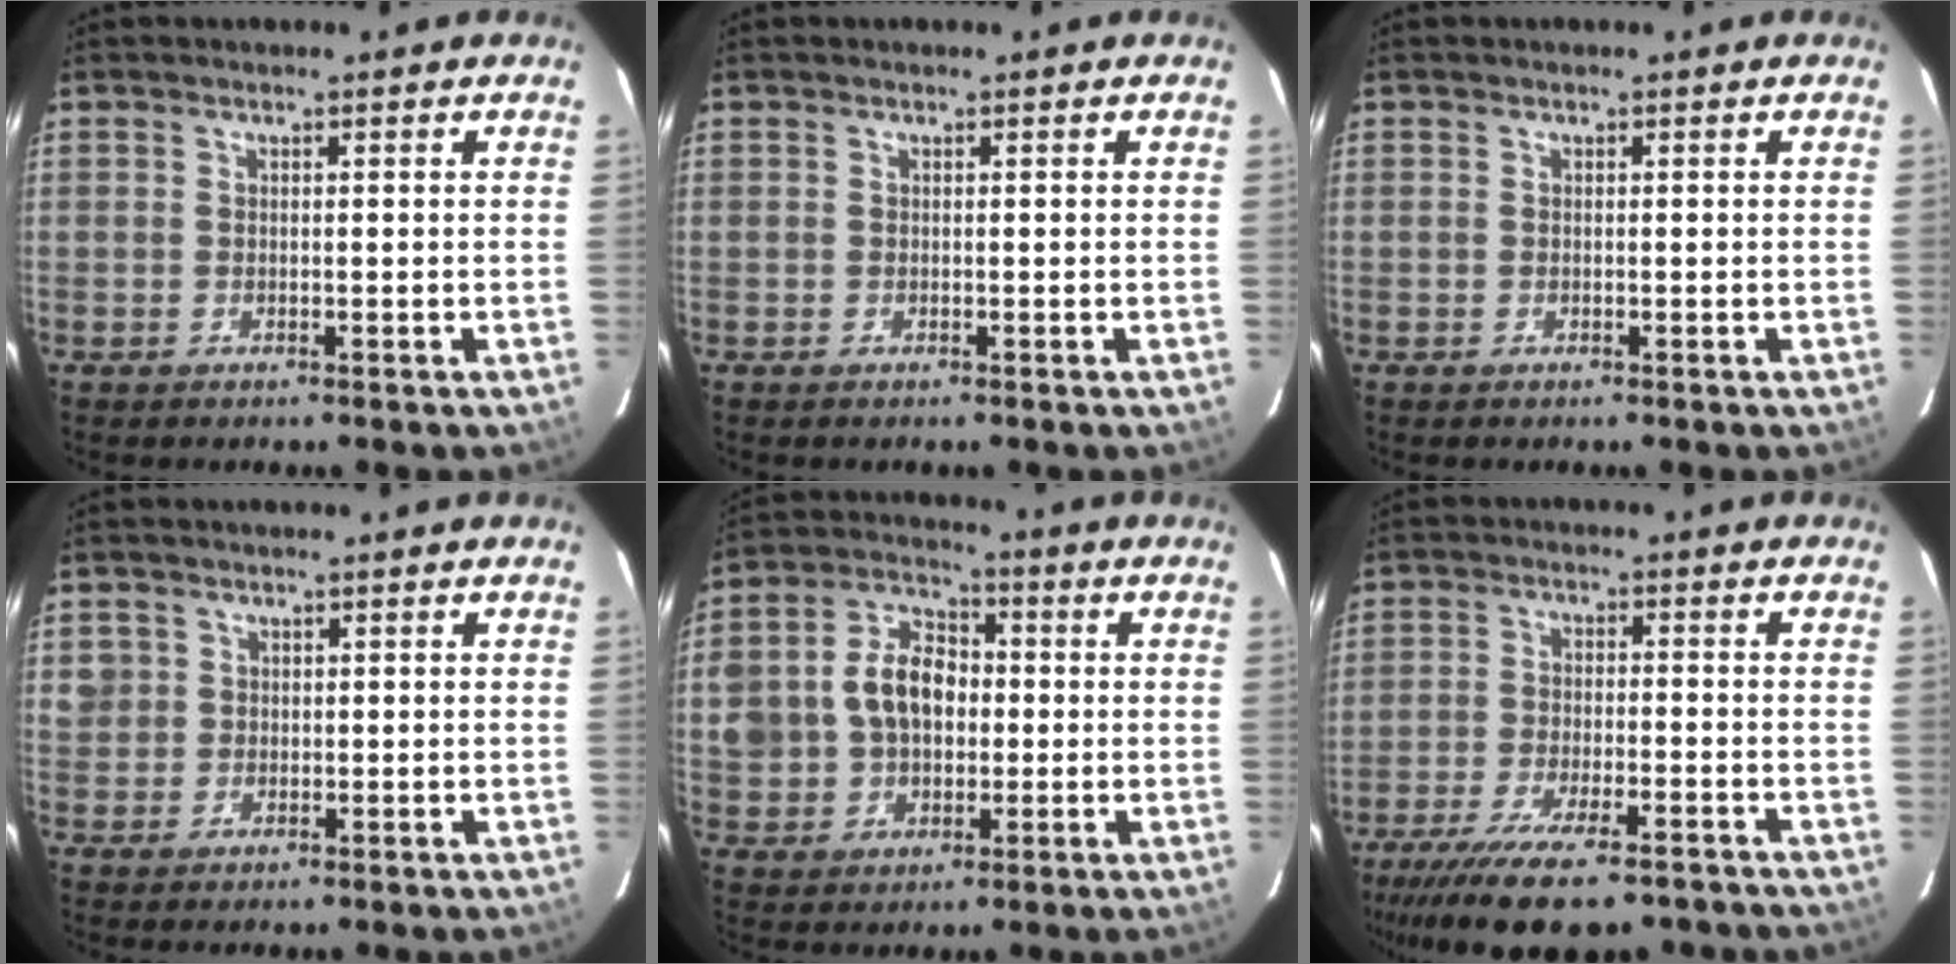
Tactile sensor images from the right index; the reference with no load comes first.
{"total": 0.0}
{"total": 0.0}
{"total": 2.5, "force": [0.4, 2.4, 0.3], "torque": [0.005, 0.007, 0.005]}
{"total": 12.5, "force": [0.3, 9.6, 8.0], "torque": [-0.175, 0.033, 0.012]}
{"total": 16.7, "force": [-12.7, 4.7, 9.8], "torque": [-0.202, -0.048, -0.202]}